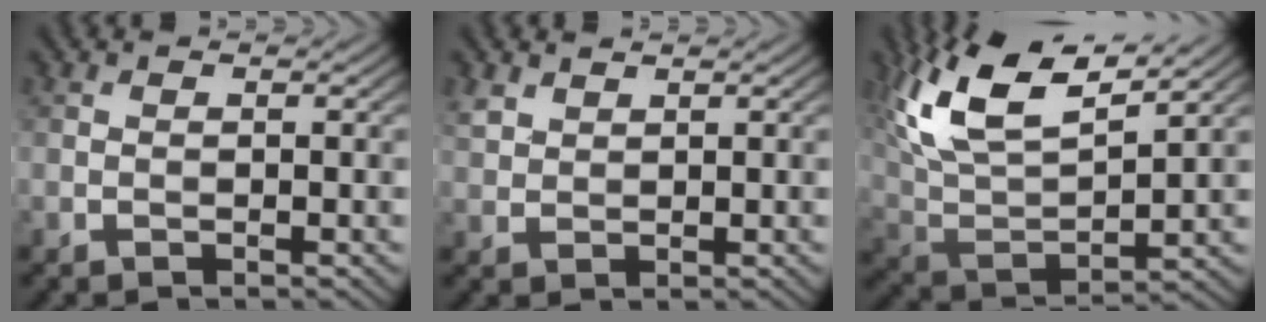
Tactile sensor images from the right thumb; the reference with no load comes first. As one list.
[{"total": 2.1, "force": [1.6, 1.1, 0.8], "torque": [-0.023, 0.001, 0.040]}, {"total": 14.6, "force": [8.8, 5.3, 10.3], "torque": [-0.246, 0.024, 0.168]}]